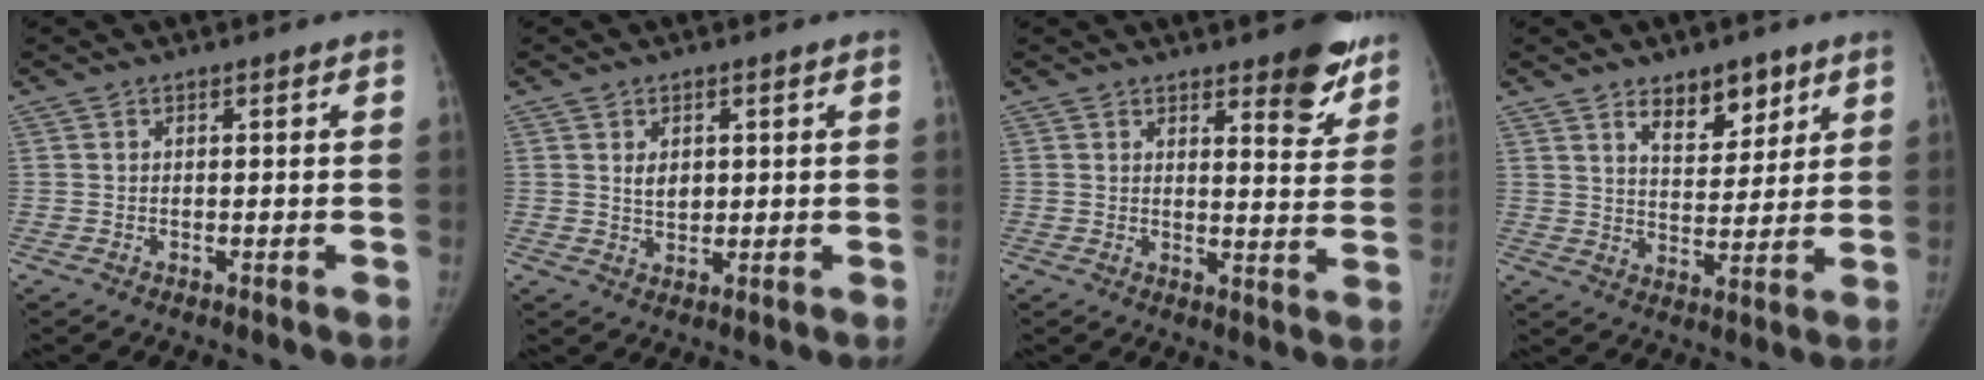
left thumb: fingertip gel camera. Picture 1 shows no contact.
{"total": 3.3, "force": [0.9, 2.3, 2.1], "torque": [-0.021, -0.008, 0.020]}
{"total": 9.1, "force": [6.4, 3.1, 5.6], "torque": [-0.034, -0.044, 0.080]}
{"total": 8.9, "force": [5.7, 4.7, 5.0], "torque": [-0.040, -0.039, 0.094]}